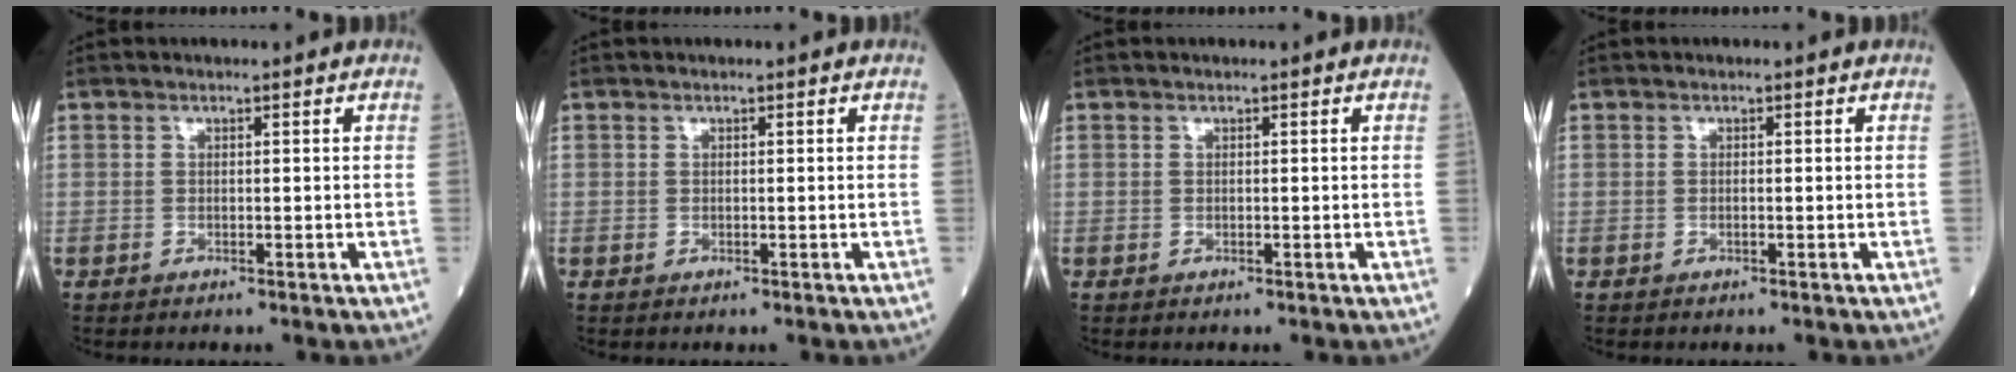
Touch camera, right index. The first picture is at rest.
{"total": 0.0}
{"total": 0.0}
{"total": 0.0}